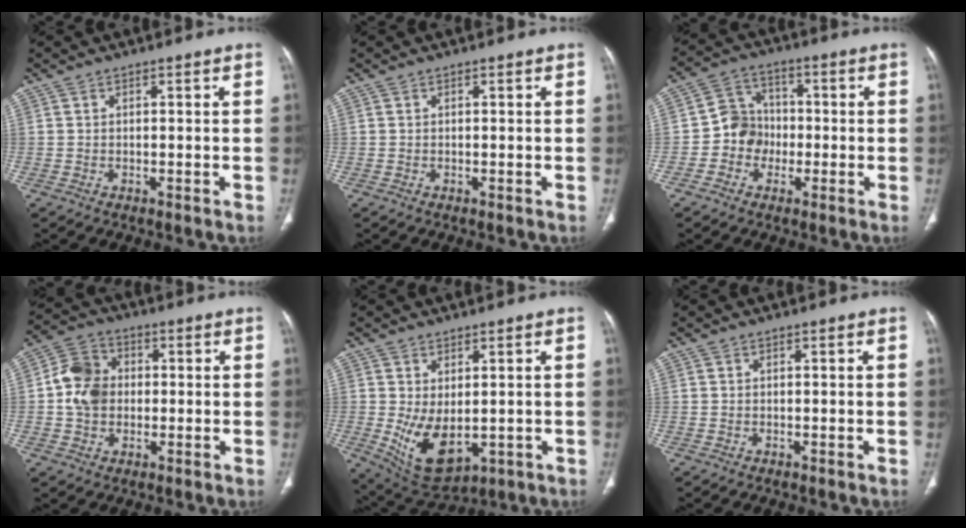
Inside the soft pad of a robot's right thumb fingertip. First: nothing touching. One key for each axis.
{"total": 0.0}
{"total": 7.3, "fx": -1.7, "fy": 6.7, "fz": 2.4, "tx": -0.006, "ty": 0.025, "tz": -0.041}
{"total": 9.1, "fx": 0.0, "fy": 7.4, "fz": 5.3, "tx": -0.084, "ty": 0.018, "tz": -0.009}
{"total": 9.6, "fx": -1.0, "fy": 5.3, "fz": 7.9, "tx": -0.129, "ty": -0.014, "tz": 0.011}
{"total": 0.0}